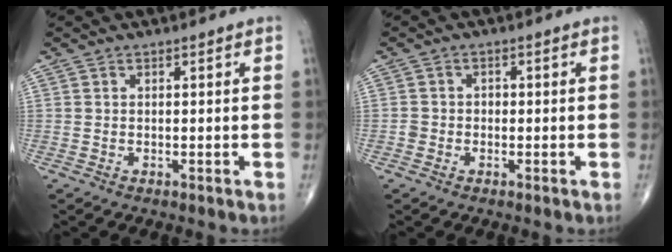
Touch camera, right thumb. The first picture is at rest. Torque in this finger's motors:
{"motor_torque": [0.03, 0.10, 0.16, -0.26, 0.01]}